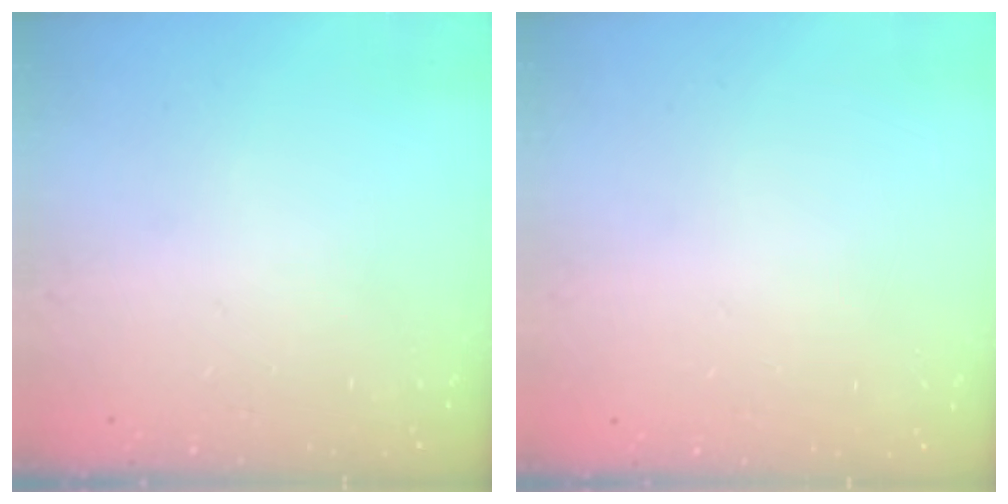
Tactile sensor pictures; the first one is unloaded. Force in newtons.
{"total": 0.0}